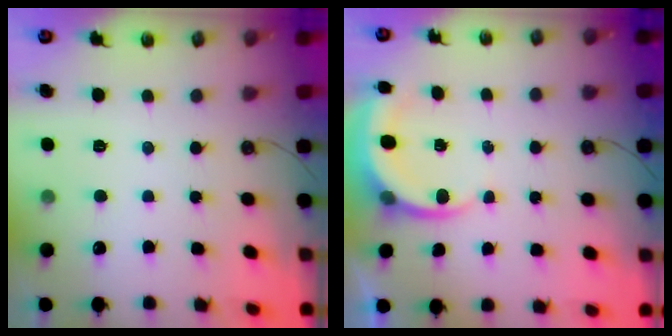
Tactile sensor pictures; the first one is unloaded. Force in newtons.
{"total": 6.3, "press": 6.3, "slide": 0.6}